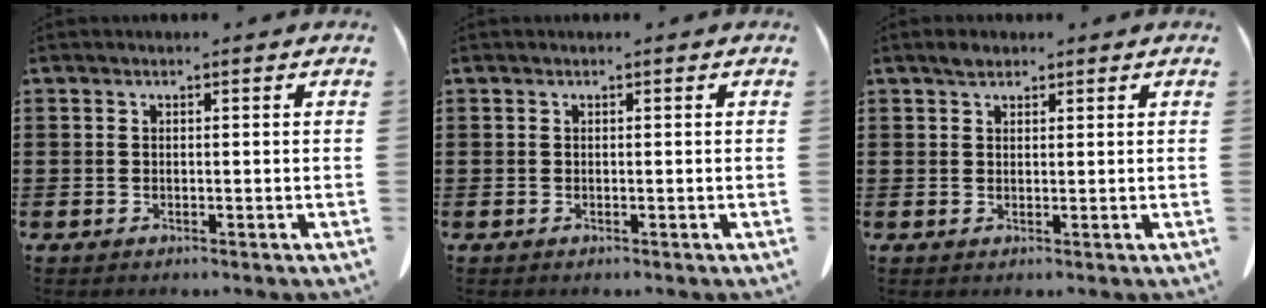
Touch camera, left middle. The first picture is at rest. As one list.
[{"total": 0.0}, {"total": 1.6, "force": [1.3, 0.8, 0.6], "torque": [-0.007, -0.001, 0.023]}]